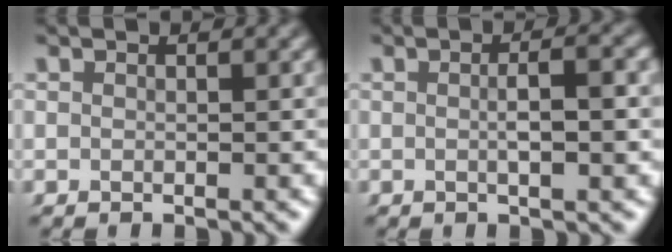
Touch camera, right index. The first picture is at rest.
{"total": 2.5, "force": [-0.2, 0.5, 2.4], "torque": [-0.033, 0.002, -0.005]}